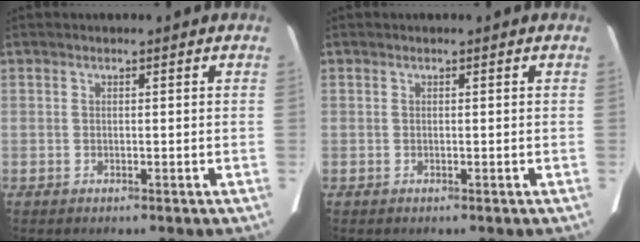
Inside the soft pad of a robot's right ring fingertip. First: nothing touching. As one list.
[{"total": 0.0}]